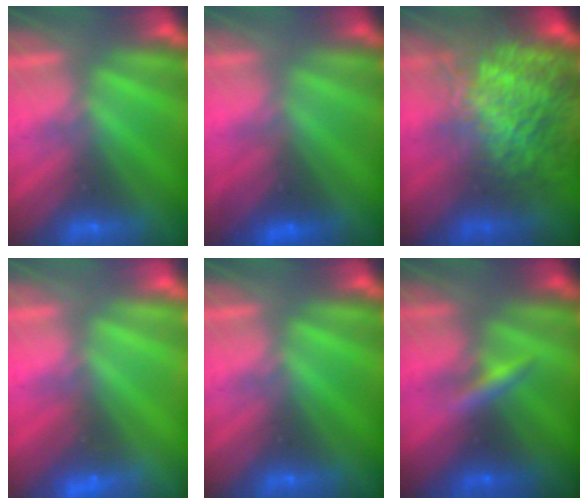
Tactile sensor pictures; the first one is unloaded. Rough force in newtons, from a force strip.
{"total": 2.8}
{"total": 7.2}
{"total": 2.3}
{"total": 0.0}
{"total": 2.6}